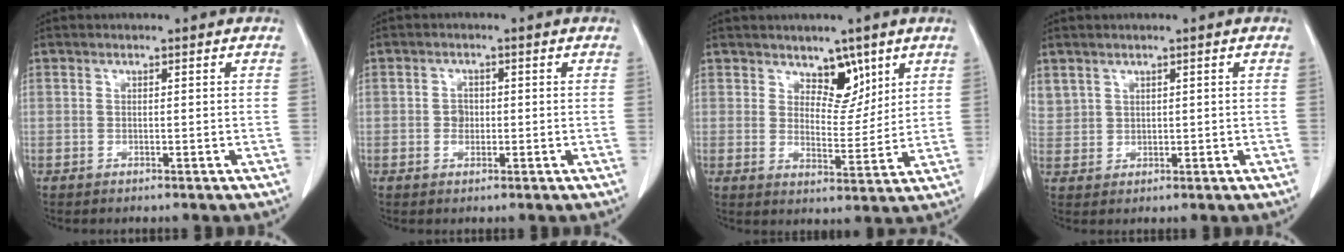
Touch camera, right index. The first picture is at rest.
{"total": 1.9, "force": [-0.2, 1.6, 1.0], "torque": [-0.016, 0.004, -0.003]}
{"total": 5.8, "force": [3.8, 3.1, 3.1], "torque": [-0.035, -0.007, 0.064]}
{"total": 3.2, "force": [1.9, 2.5, 0.7], "torque": [-0.015, 0.009, 0.048]}